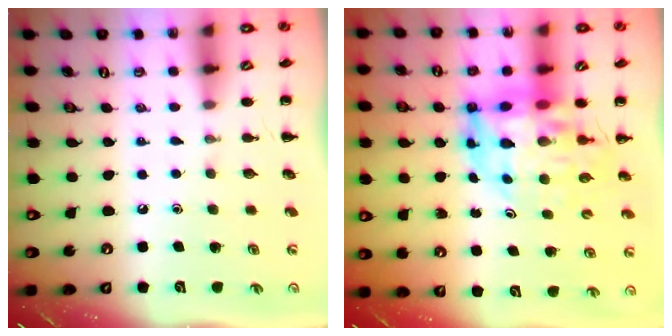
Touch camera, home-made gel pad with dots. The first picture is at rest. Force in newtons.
{"total": 14.2, "press": 13.5, "slide": 4.4}